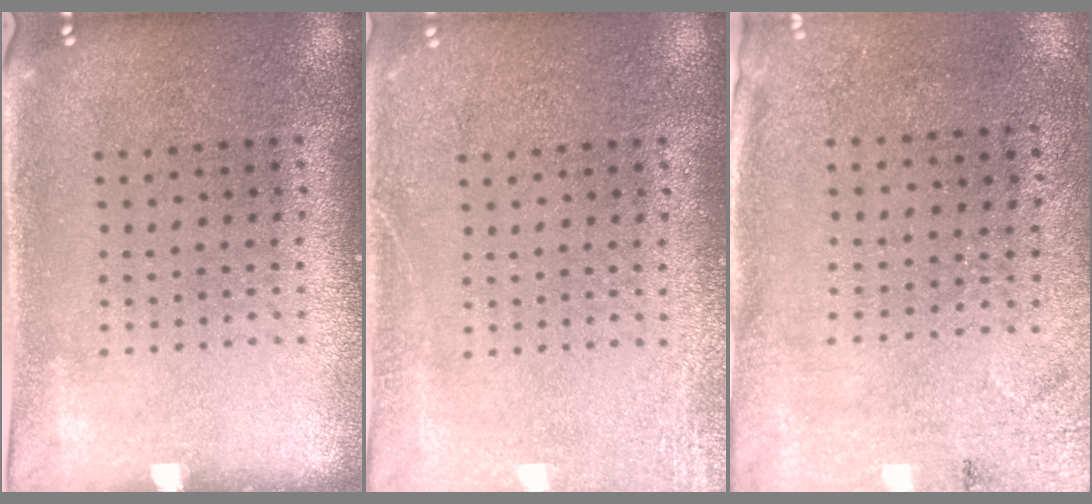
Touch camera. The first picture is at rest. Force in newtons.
{"total": 2.5, "press": 2.4, "slide": 0.3}
{"total": 2.7, "press": 2.2, "slide": 1.5}